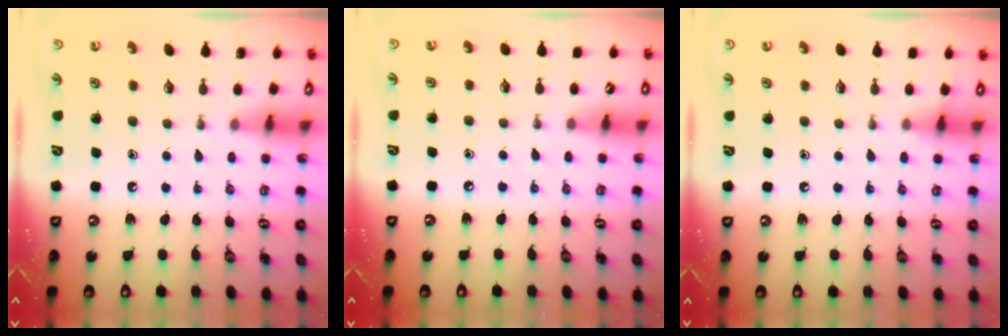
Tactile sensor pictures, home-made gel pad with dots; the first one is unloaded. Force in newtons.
{"total": 2.3, "press": 2.3, "slide": 0.4}
{"total": 3.5, "press": 3.4, "slide": 0.7}